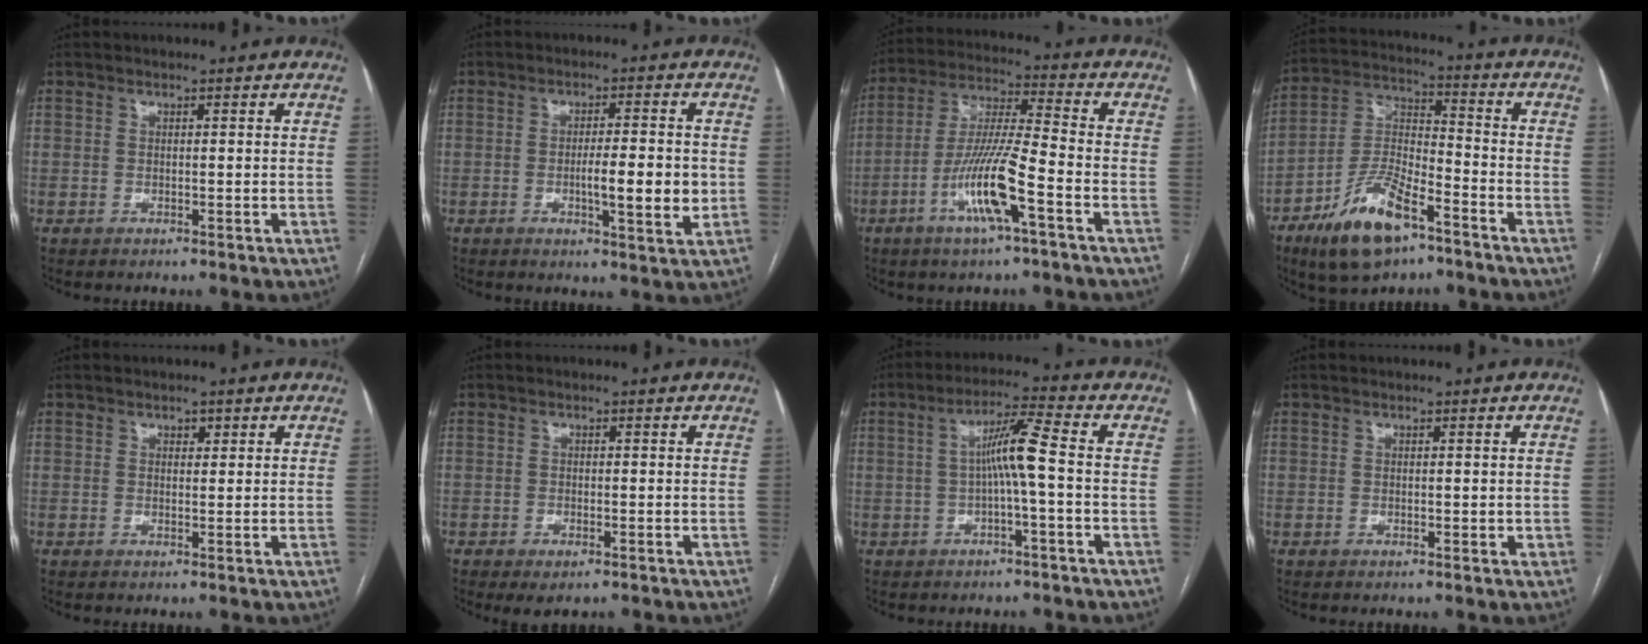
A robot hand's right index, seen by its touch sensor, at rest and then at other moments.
{"total": 7.0, "force": [-1.0, 1.0, 6.8], "torque": [-0.104, -0.007, -0.016]}
{"total": 12.2, "force": [-5.1, 0.5, 11.1], "torque": [-0.221, -0.003, -0.099]}
{"total": 13.7, "force": [-8.3, 4.6, 9.9], "torque": [-0.205, -0.008, -0.148]}
{"total": 1.2, "force": [0.6, 0.8, 0.6], "torque": [-0.007, 0.001, 0.008]}
{"total": 2.4, "force": [-1.3, 1.1, 1.6], "torque": [-0.024, -0.002, -0.010]}
{"total": 6.4, "force": [-0.4, -0.3, 6.4], "torque": [-0.113, 0.020, -0.007]}
{"total": 0.7, "force": [0.0, 0.4, 0.6], "torque": [-0.007, -0.001, 0.002]}